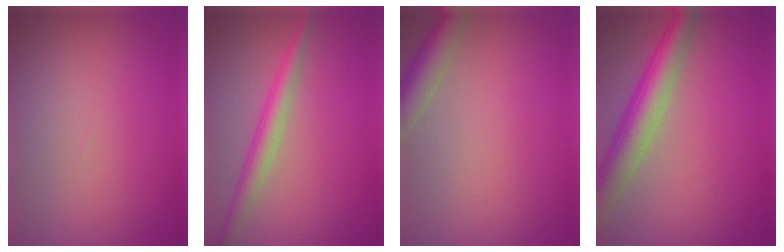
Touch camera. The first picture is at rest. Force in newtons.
{"total": 2.9, "press": 2.9, "slide": 0.1}
{"total": 3.7, "press": 3.7, "slide": 0.2}
{"total": 6.2, "press": 6.2, "slide": 0.1}